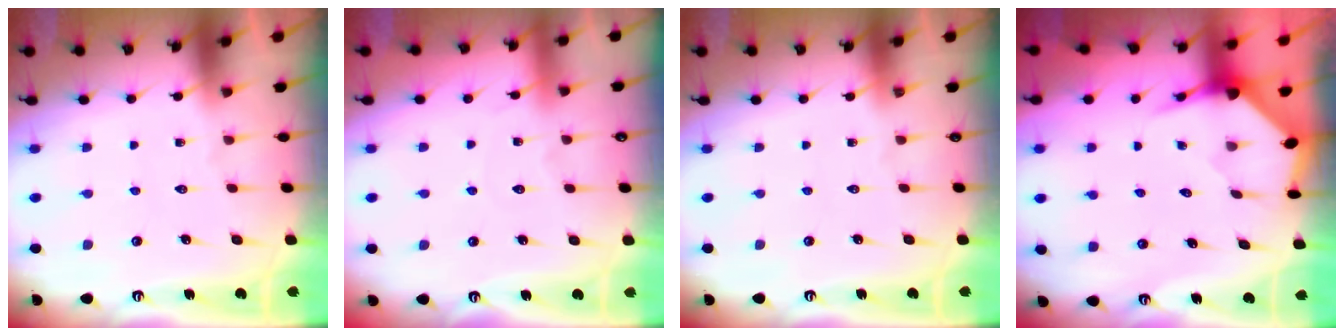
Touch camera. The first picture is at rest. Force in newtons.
{"total": 2.1, "press": 2.1, "slide": 0.3}
{"total": 0.0}
{"total": 3.6, "press": 3.6, "slide": 0.4}